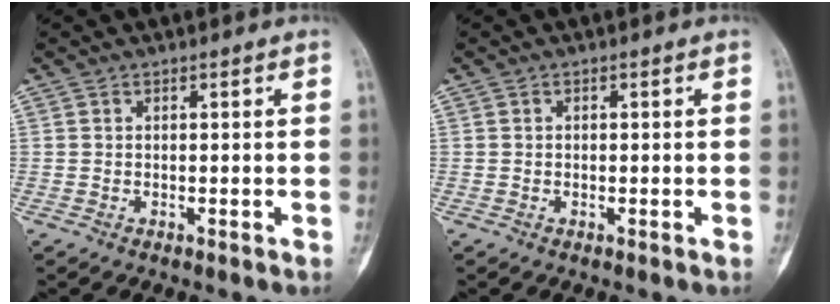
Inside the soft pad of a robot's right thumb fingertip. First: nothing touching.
{"total": 0.0}